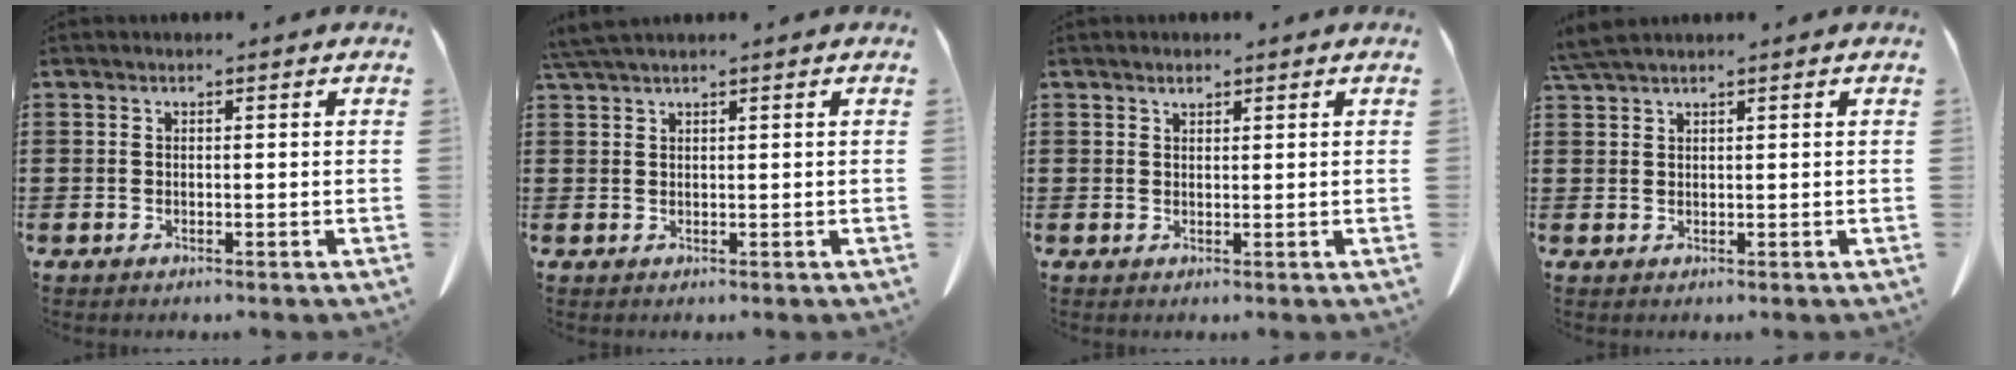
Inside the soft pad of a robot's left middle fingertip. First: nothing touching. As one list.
[{"total": 1.9, "force": [1.6, -0.1, 1.0], "torque": [-0.024, -0.003, 0.033]}, {"total": 1.1, "force": [0.9, 0.3, 0.5], "torque": [-0.013, -0.001, 0.018]}, {"total": 2.5, "force": [2.1, 0.0, 1.3], "torque": [-0.032, 0.000, 0.042]}]